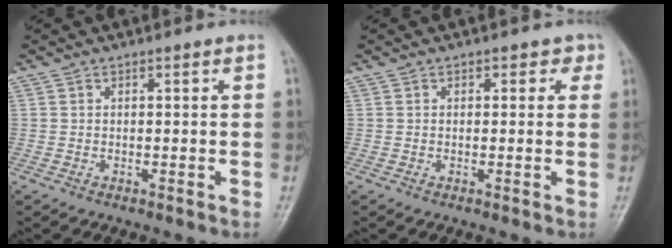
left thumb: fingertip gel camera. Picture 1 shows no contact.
{"total": 2.0, "force": [0.8, 1.6, 1.0], "torque": [0.014, 0.000, 0.002]}